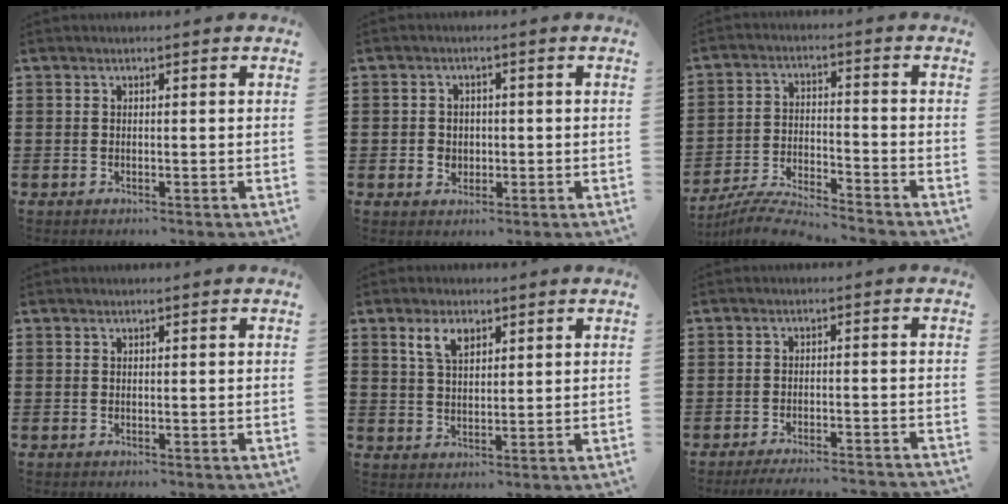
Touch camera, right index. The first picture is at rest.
{"total": 2.3, "force": [-0.2, 2.1, 0.8], "torque": [-0.025, 0.005, -0.008]}
{"total": 6.3, "force": [-6.1, 0.0, 1.6], "torque": [-0.038, -0.003, -0.118]}
{"total": 0.0}
{"total": 4.2, "force": [2.4, 2.1, 2.6], "torque": [-0.053, 0.006, 0.042]}
{"total": 3.1, "force": [-2.8, -0.3, 1.1], "torque": [-0.020, -0.005, -0.055]}